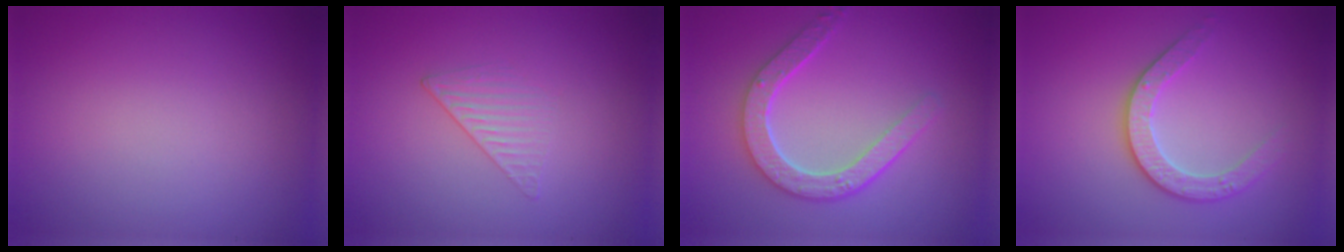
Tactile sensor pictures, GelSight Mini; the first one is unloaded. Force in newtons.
{"total": 1.3, "press": 0.4, "slide": 1.2}
{"total": 4.7, "press": 3.8, "slide": 2.9}
{"total": 2.9, "press": 2.7, "slide": 1.1}